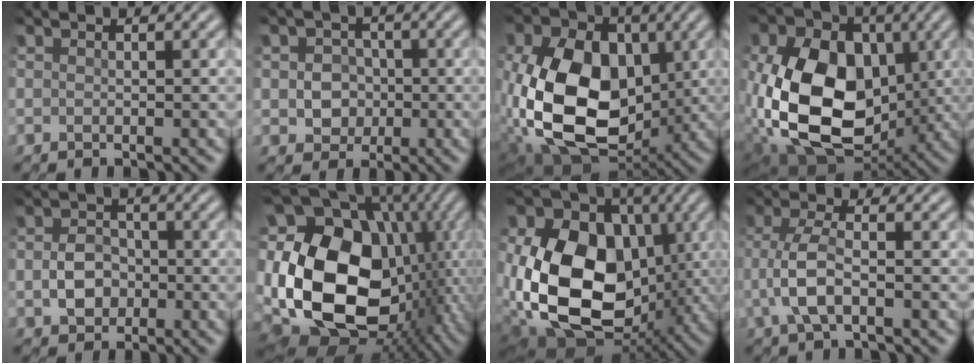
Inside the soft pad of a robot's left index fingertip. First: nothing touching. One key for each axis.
{"total": 3.3, "fx": -0.4, "fy": 2.9, "fz": 1.6, "tx": -0.014, "ty": 0.006, "tz": -0.018}
{"total": 15.4, "fx": -1.1, "fy": 10.7, "fz": 11.0, "tx": -0.227, "ty": -0.028, "tz": -0.010}
{"total": 17.3, "fx": -0.8, "fy": 12.5, "fz": 11.9, "tx": -0.238, "ty": -0.028, "tz": -0.010}
{"total": 2.9, "fx": -0.9, "fy": 2.2, "fz": 1.8, "tx": -0.035, "ty": 0.004, "tz": -0.014}
{"total": 19.7, "fx": 0.8, "fy": 13.8, "fz": 14.1, "tx": -0.306, "ty": -0.008, "tz": 0.037}
{"total": 22.0, "fx": 0.9, "fy": 17.7, "fz": 13.1, "tx": -0.288, "ty": -0.014, "tz": 0.002}
{"total": 3.7, "fx": -1.0, "fy": 0.9, "fz": 3.4, "tx": -0.090, "ty": 0.003, "tz": -0.020}